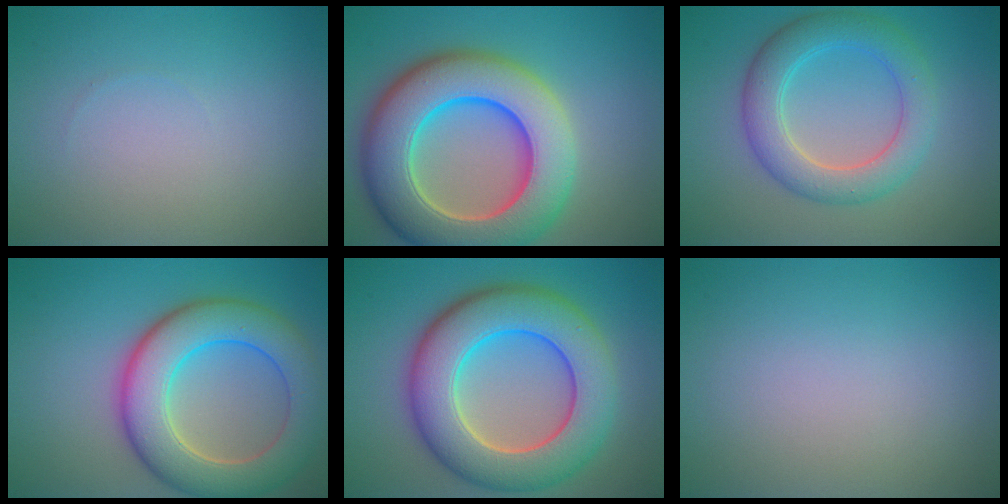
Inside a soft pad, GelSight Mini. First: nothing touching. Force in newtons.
{"total": 12.6, "press": 12.6, "slide": 0.6}
{"total": 5.3, "press": 5.3, "slide": 0.2}
{"total": 8.9, "press": 8.9, "slide": 0.6}
{"total": 11.1, "press": 11.0, "slide": 0.7}
{"total": 0.0}